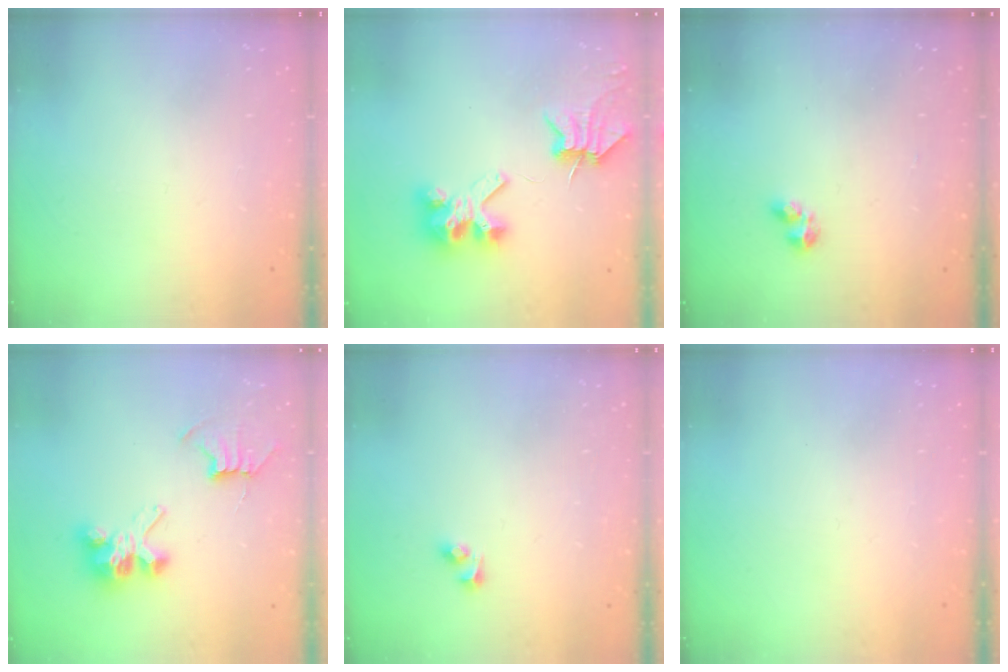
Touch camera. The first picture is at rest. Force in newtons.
{"total": 7.0, "press": 7.0, "slide": 0.9}
{"total": 2.3, "press": 2.2, "slide": 0.6}
{"total": 8.0, "press": 8.0, "slide": 0.5}
{"total": 2.7, "press": 2.4, "slide": 1.1}
{"total": 0.0}